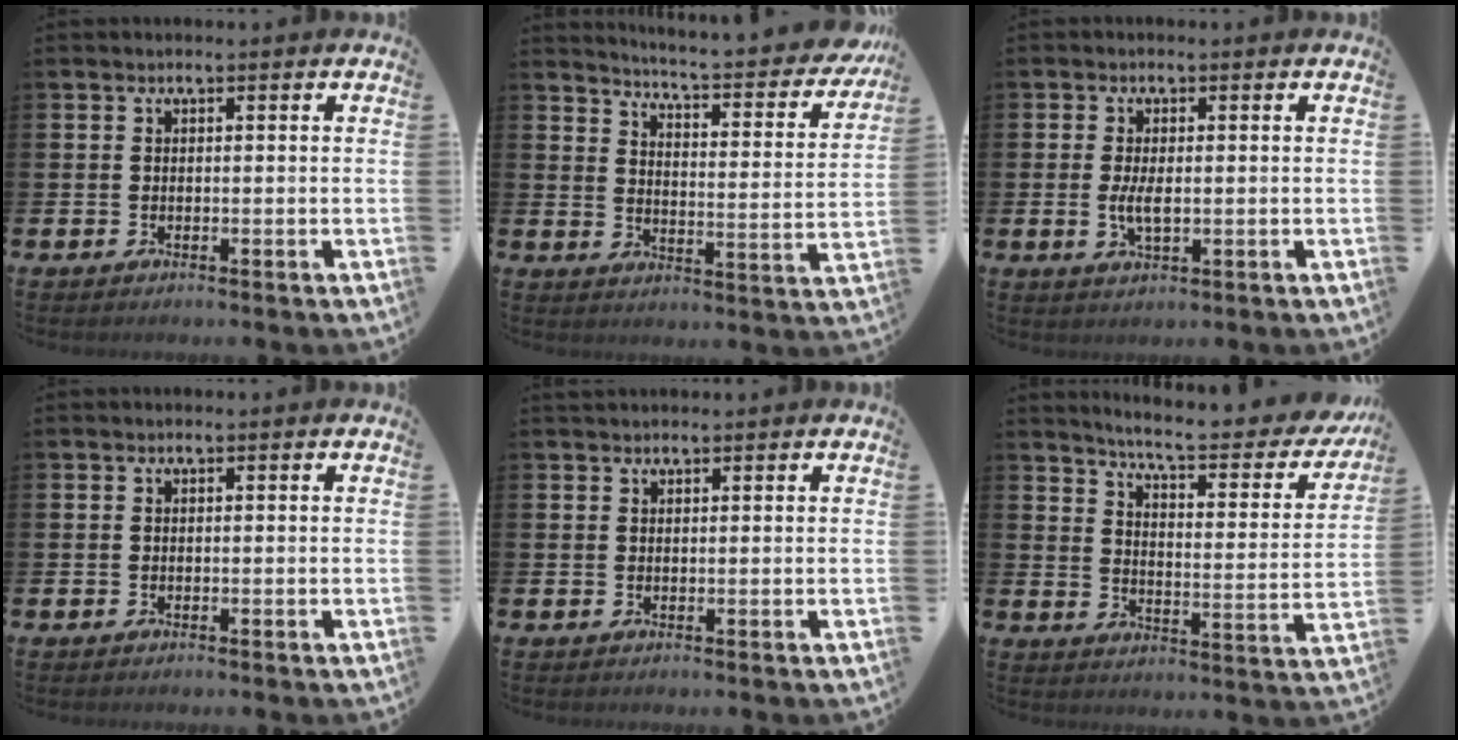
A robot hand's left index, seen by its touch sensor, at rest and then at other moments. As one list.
[{"total": 4.6, "force": [4.4, -0.2, 1.5], "torque": [-0.049, -0.047, 0.065]}, {"total": 3.1, "force": [0.0, 1.3, 2.9], "torque": [-0.056, 0.003, -0.001]}, {"total": 0.0}, {"total": 0.9, "force": [0.9, 0.2, 0.0], "torque": [0.006, -0.001, 0.014]}, {"total": 6.6, "force": [5.9, 0.6, 2.9], "torque": [-0.072, -0.047, 0.091]}]